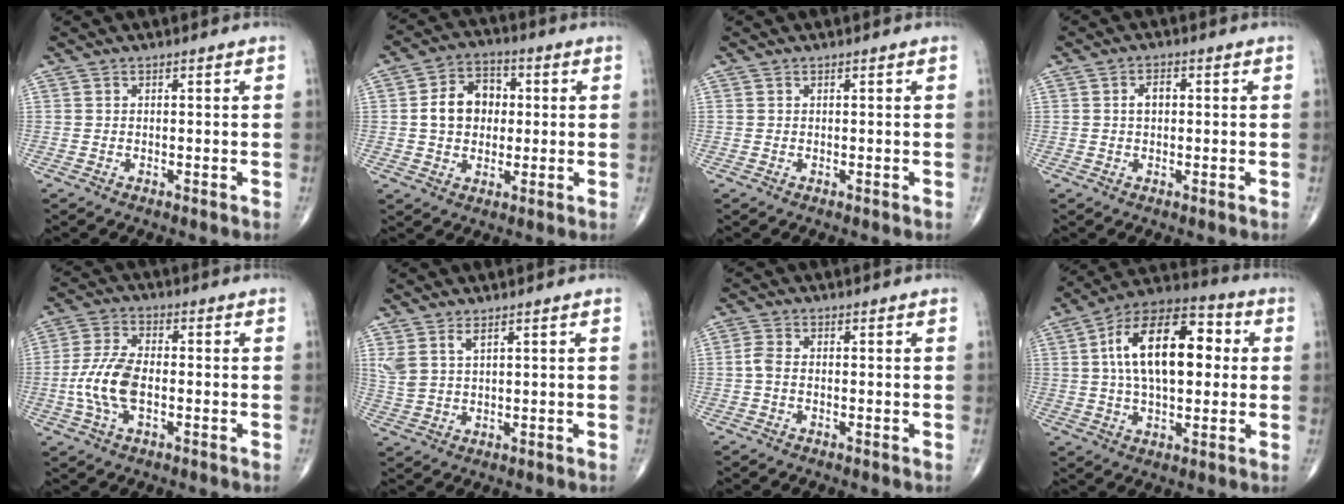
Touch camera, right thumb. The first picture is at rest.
{"total": 9.7, "force": [0.7, 7.5, 6.1], "torque": [-0.075, 0.017, 0.004]}
{"total": 0.0}
{"total": 3.3, "force": [0.3, 1.9, 2.7], "torque": [-0.049, 0.010, 0.004]}
{"total": 9.4, "force": [-1.7, 4.7, 8.0], "torque": [-0.177, 0.016, -0.036]}
{"total": 4.2, "force": [2.4, 1.6, 3.0], "torque": [-0.068, -0.009, 0.060]}
{"total": 2.2, "force": [-0.4, 1.3, 1.7], "torque": [-0.040, 0.004, -0.014]}
{"total": 19.2, "force": [2.8, 10.0, 16.1], "torque": [-0.251, 0.028, 0.037]}